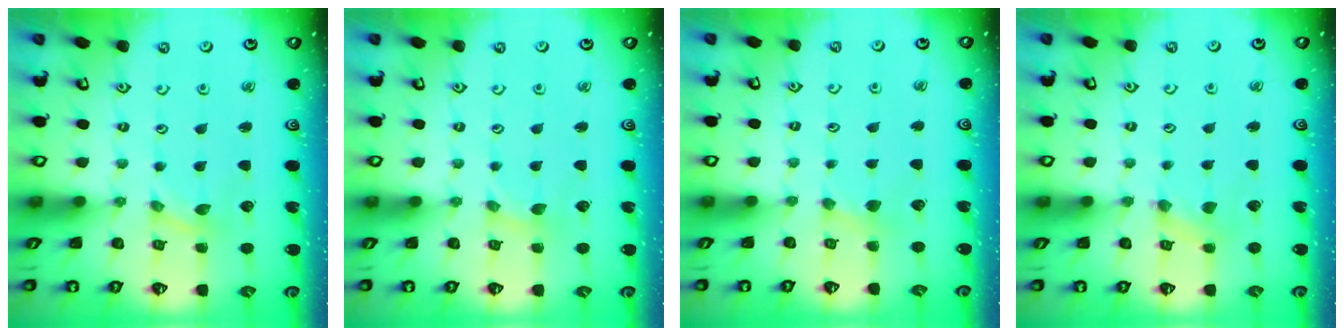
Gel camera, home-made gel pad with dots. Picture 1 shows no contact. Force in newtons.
{"total": 0.0}
{"total": 2.4, "press": 2.4, "slide": 0.3}
{"total": 0.5, "press": 0.5, "slide": 0.1}